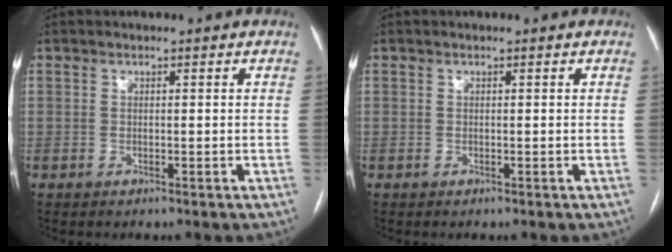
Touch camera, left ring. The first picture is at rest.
{"total": 0.0}